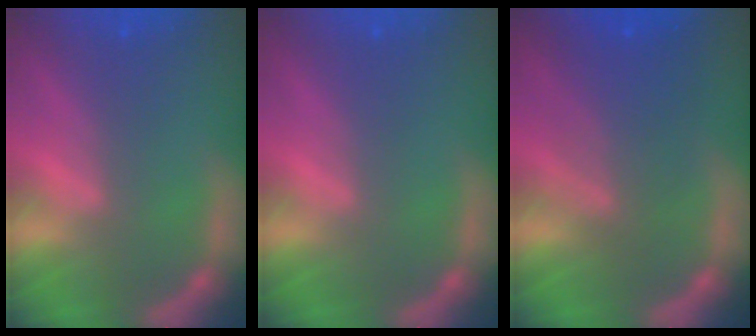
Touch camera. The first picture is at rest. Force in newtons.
{"total": 0.0}
{"total": 6.0}